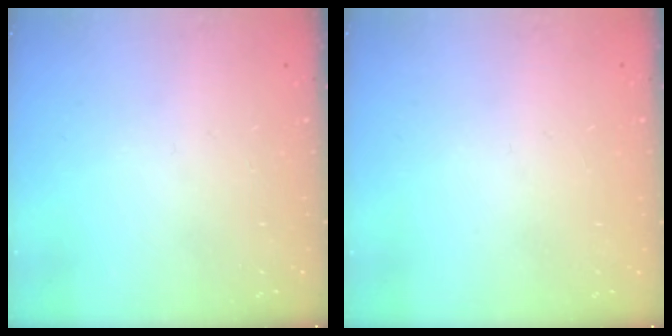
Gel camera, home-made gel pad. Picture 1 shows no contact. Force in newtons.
{"total": 0.0}